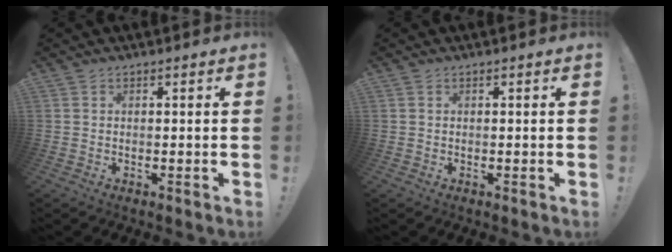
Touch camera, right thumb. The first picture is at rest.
{"total": 0.0}